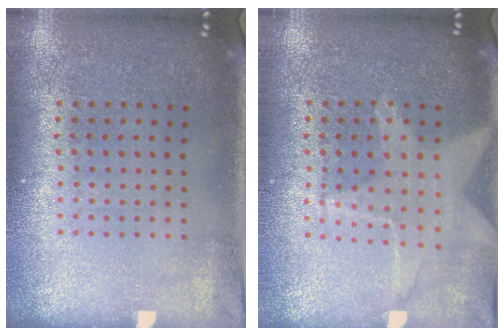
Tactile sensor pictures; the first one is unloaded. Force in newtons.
{"total": 1.2, "press": 1.2, "slide": 0.2}